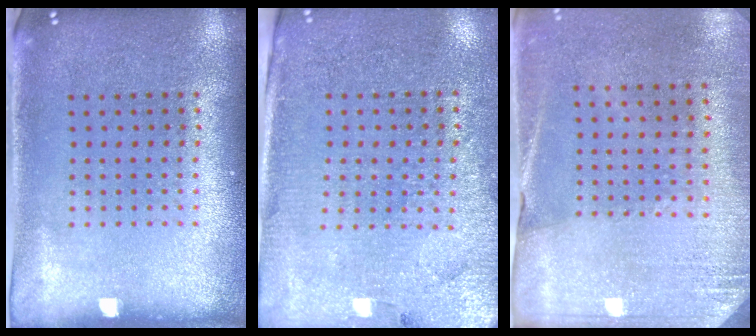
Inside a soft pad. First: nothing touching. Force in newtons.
{"total": 3.1, "press": 2.9, "slide": 1.1}
{"total": 2.6, "press": 2.4, "slide": 1.0}